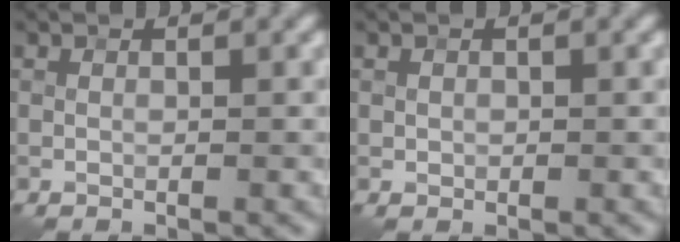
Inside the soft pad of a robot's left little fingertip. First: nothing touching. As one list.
[{"total": 0.6, "force": [0.1, 0.5, 0.1], "torque": [-0.003, -0.002, 0.002]}]